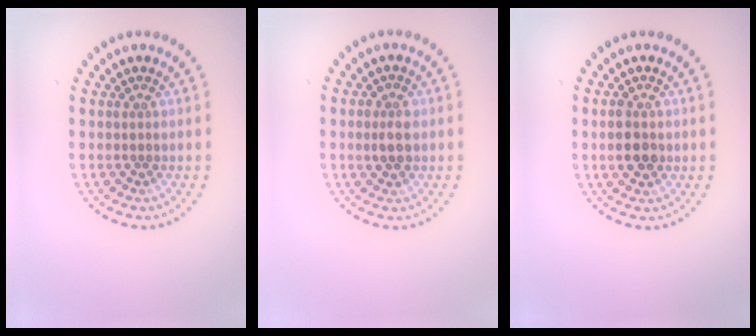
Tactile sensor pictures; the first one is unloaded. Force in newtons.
{"total": 2.1, "press": 2.1, "slide": 0.3}
{"total": 2.4, "press": 2.4, "slide": 0.2}